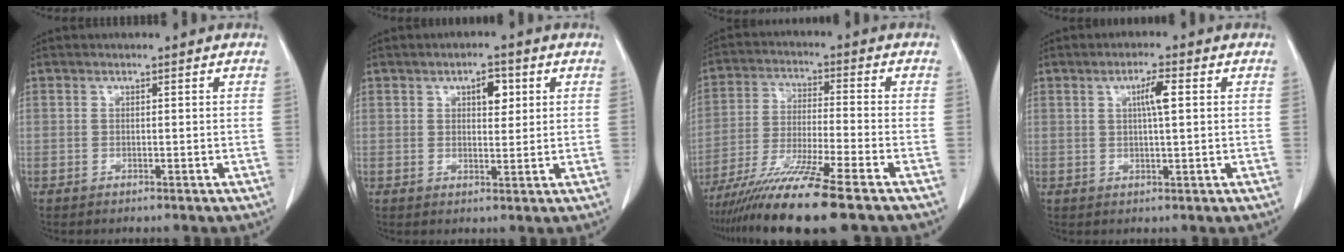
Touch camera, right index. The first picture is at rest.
{"total": 3.7, "force": [1.4, 1.7, 2.9], "torque": [-0.043, 0.004, 0.020]}
{"total": 12.8, "force": [-9.7, -1.3, 8.3], "torque": [-0.150, -0.036, -0.169]}
{"total": 3.6, "force": [0.9, 0.3, 3.5], "torque": [-0.062, 0.003, 0.014]}